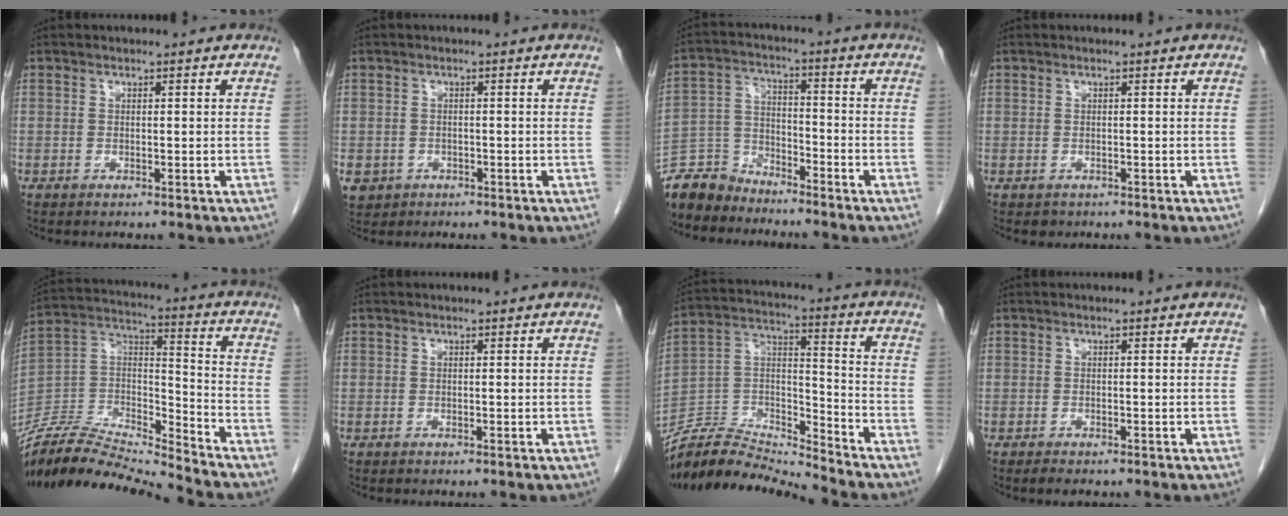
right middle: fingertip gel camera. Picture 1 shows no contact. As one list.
[{"total": 4.9, "force": [-2.3, 4.2, 1.0], "torque": [-0.025, 0.004, -0.034]}, {"total": 7.7, "force": [-7.3, 2.4, 0.2], "torque": [-0.007, 0.008, -0.146]}, {"total": 0.6, "force": [-0.4, 0.5, 0.1], "torque": [-0.004, 0.001, -0.002]}, {"total": 18.9, "force": [-18.0, 0.3, 5.8], "torque": [-0.114, 0.023, -0.328]}, {"total": 0.0}, {"total": 14.1, "force": [-13.9, -0.2, 2.7], "torque": [-0.052, 0.038, -0.267]}, {"total": 1.3, "force": [-1.0, 0.3, 0.7], "torque": [-0.013, -0.003, -0.014]}]